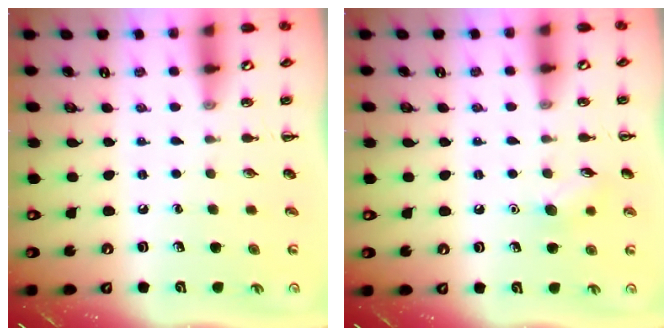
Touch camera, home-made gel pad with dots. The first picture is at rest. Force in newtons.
{"total": 7.1, "press": 6.8, "slide": 1.9}